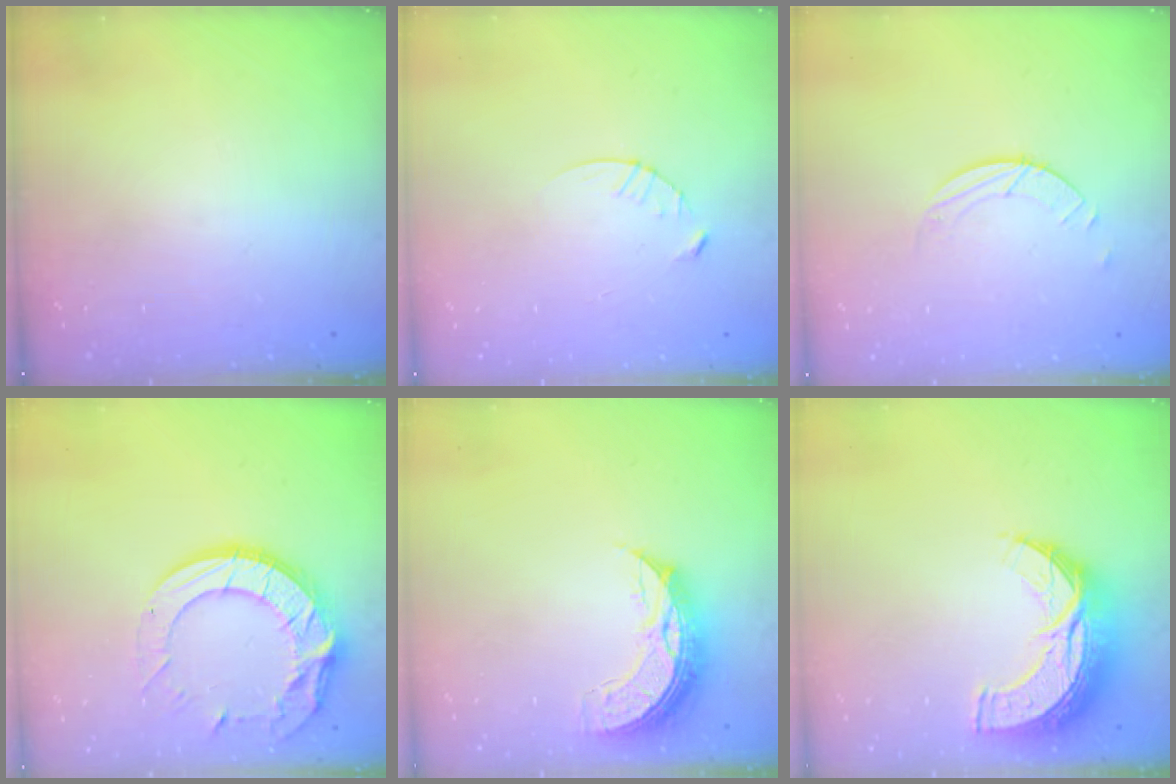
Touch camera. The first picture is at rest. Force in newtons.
{"total": 3.9, "press": 3.8, "slide": 0.4}
{"total": 1.7, "press": 1.7, "slide": 0.2}
{"total": 18.1, "press": 18.1, "slide": 1.3}
{"total": 9.2, "press": 9.2, "slide": 0.7}
{"total": 13.7, "press": 13.6, "slide": 0.8}